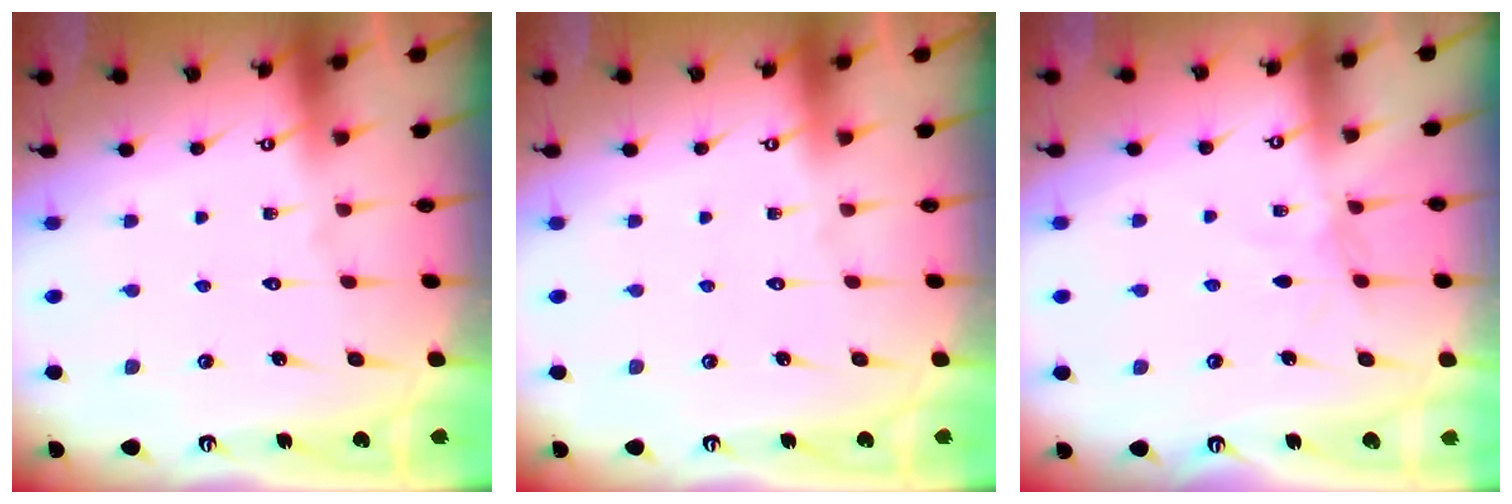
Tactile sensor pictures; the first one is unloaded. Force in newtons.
{"total": 0.0}
{"total": 3.0, "press": 2.9, "slide": 0.4}